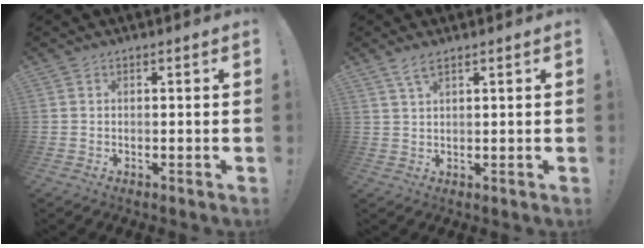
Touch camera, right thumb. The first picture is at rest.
{"total": 3.7, "force": [2.4, 1.1, 2.6], "torque": [-0.051, -0.006, 0.044]}